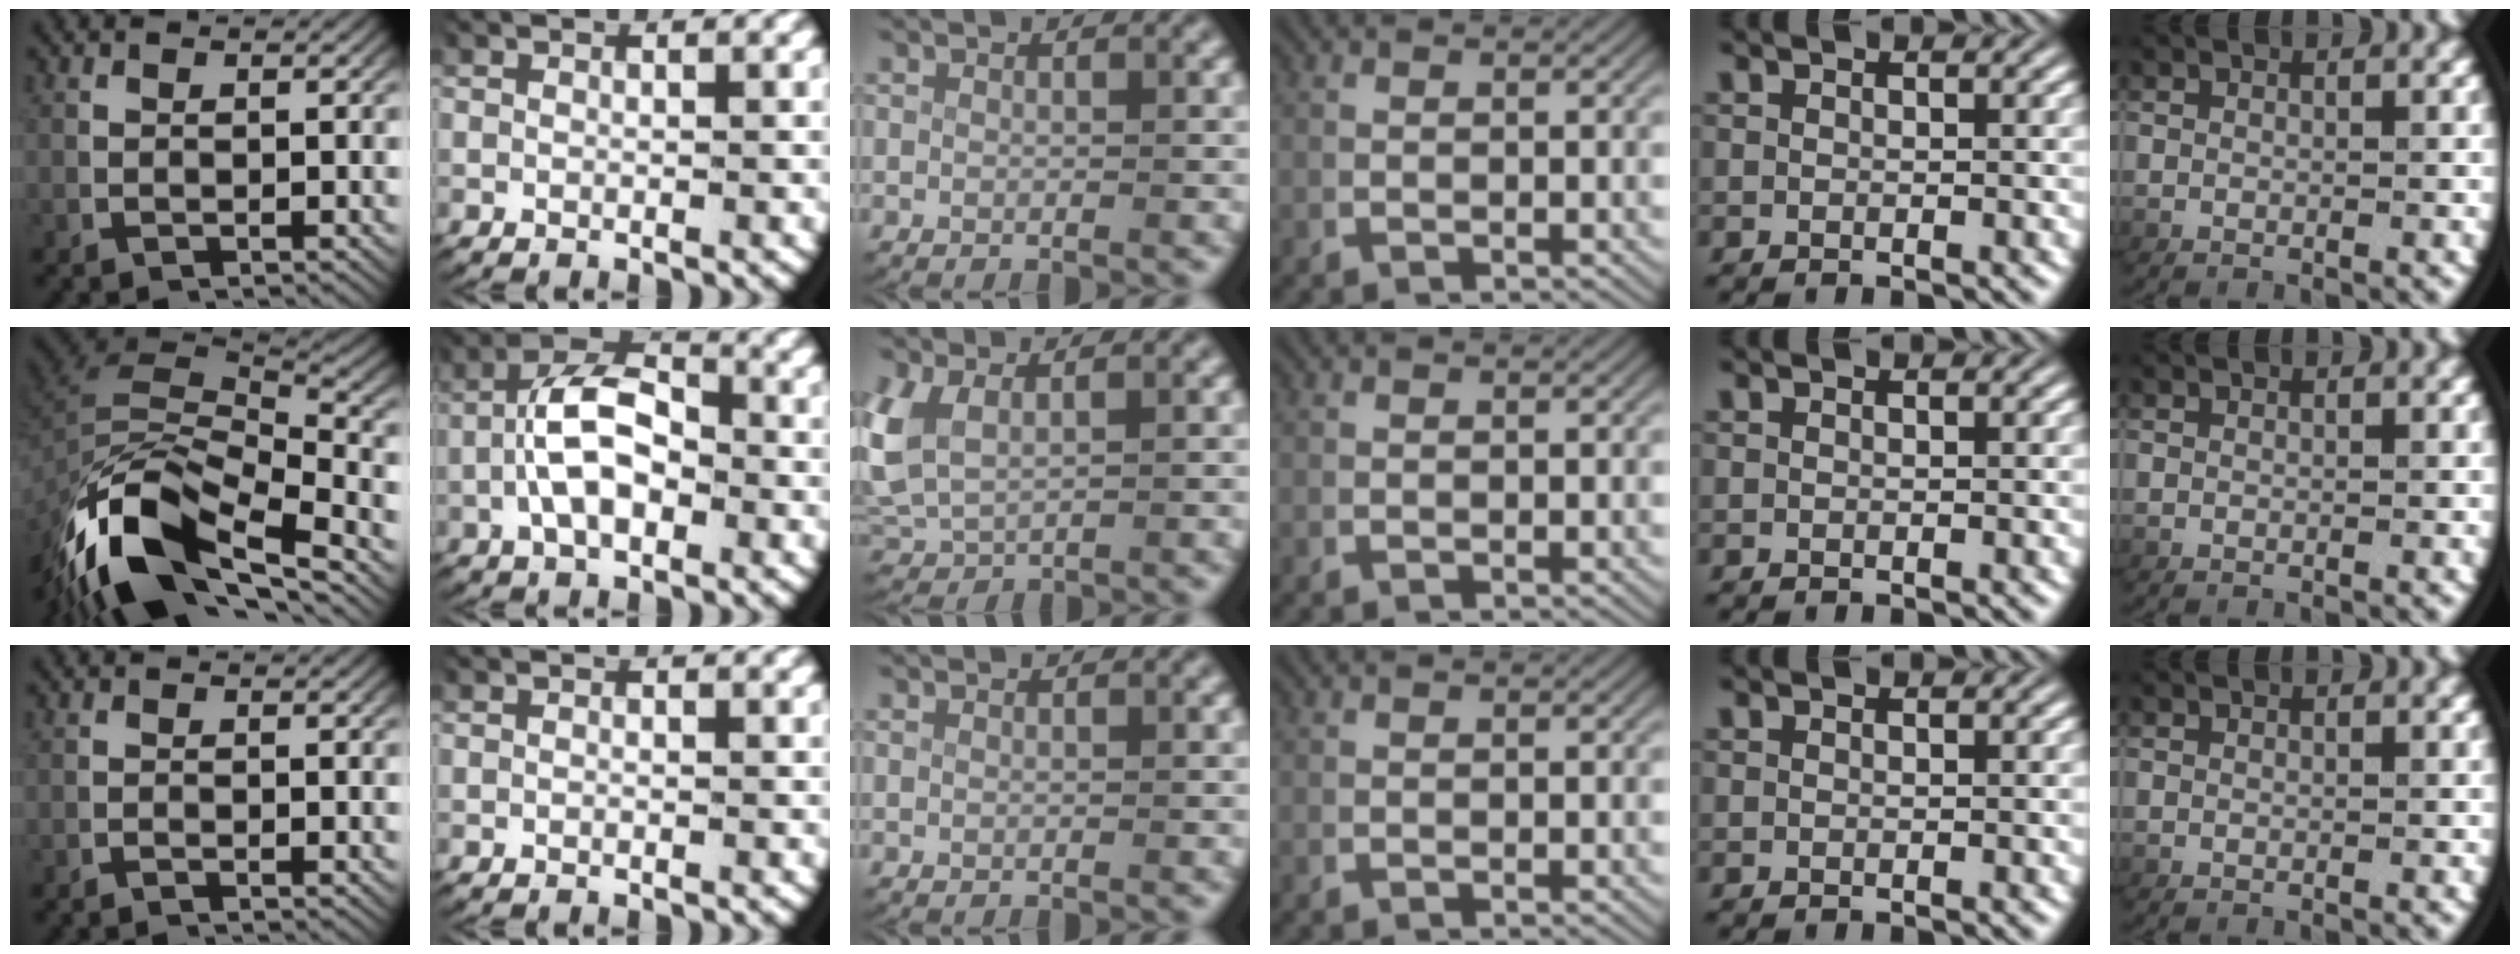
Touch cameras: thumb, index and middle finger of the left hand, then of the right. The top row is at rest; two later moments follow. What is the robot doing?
{"motion": "lift_and_place", "object": "scissors"}